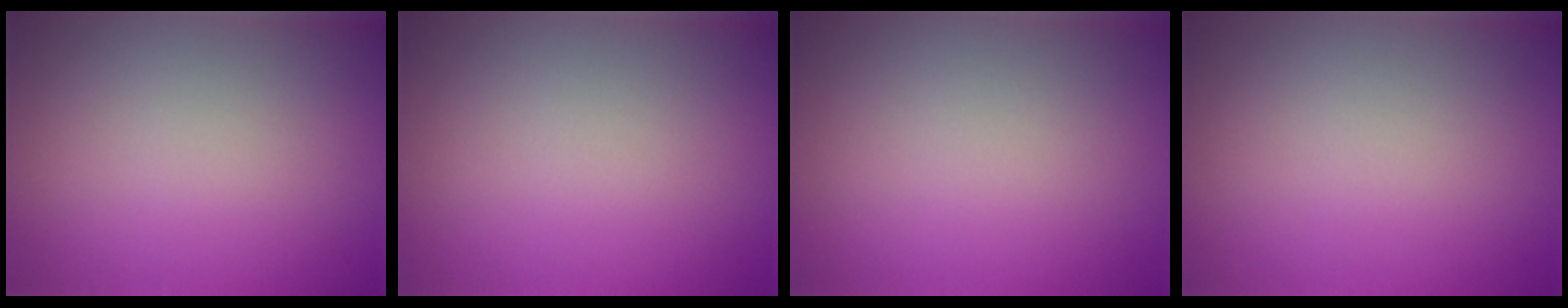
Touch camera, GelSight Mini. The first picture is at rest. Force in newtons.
{"total": 0.0}
{"total": 0.0}
{"total": 0.0}